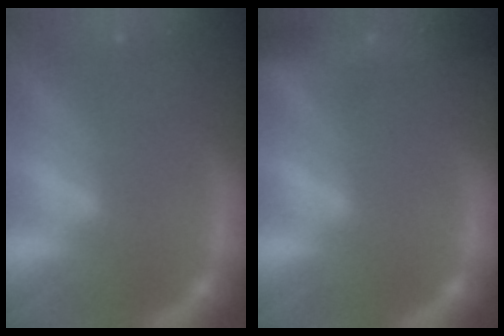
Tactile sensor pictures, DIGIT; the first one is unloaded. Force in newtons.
{"total": 9.0}